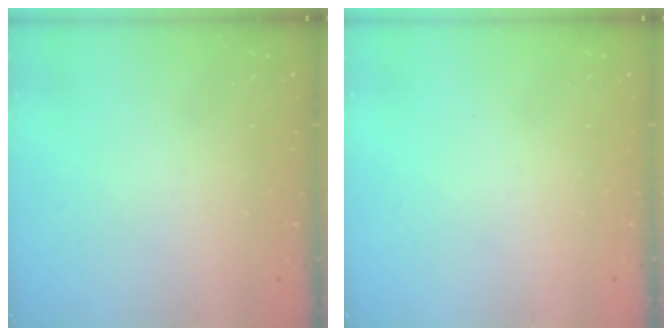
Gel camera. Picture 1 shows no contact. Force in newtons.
{"total": 0.0}